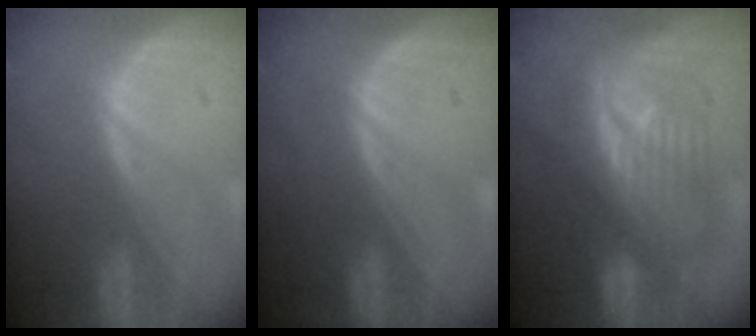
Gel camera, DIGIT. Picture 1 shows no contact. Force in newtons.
{"total": 0.0}
{"total": 9.1, "press": 9.0, "slide": 0.6}